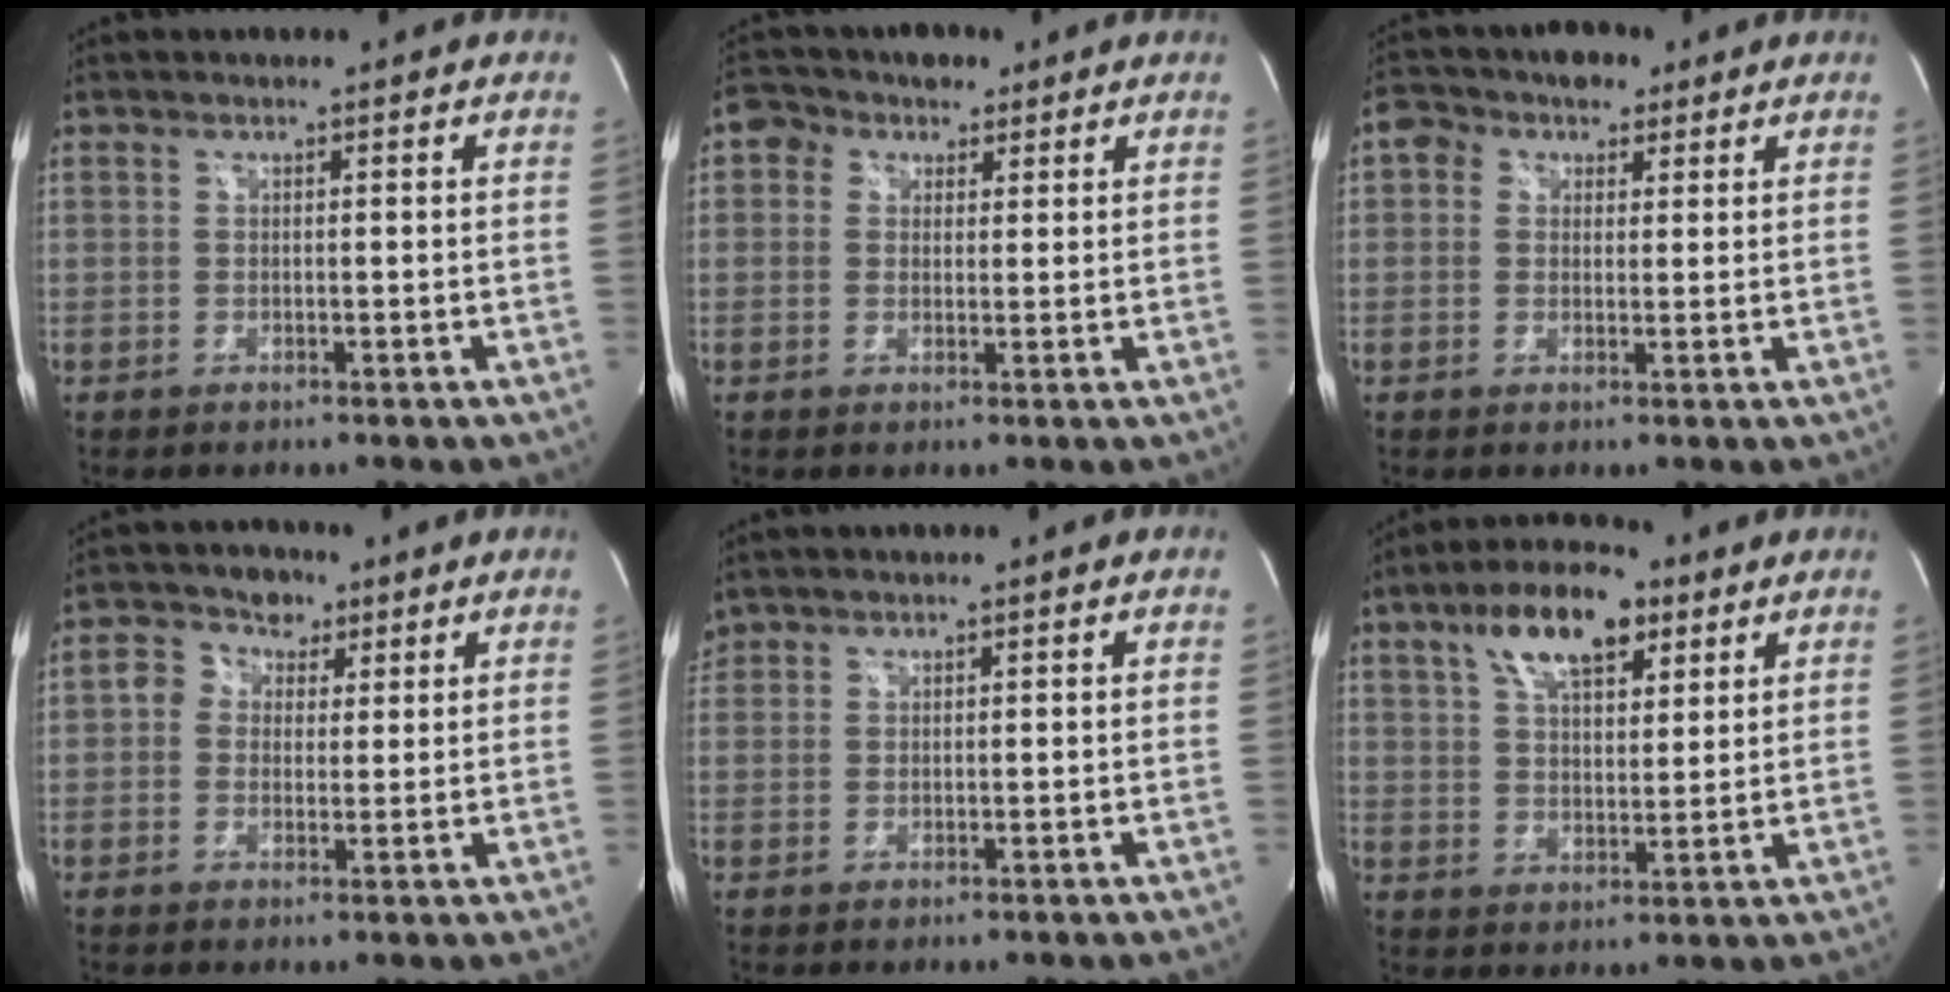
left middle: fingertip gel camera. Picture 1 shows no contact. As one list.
[{"total": 5.3, "force": [2.6, 4.1, 2.1], "torque": [-0.035, 0.034, 0.043]}, {"total": 6.3, "force": [3.1, 4.4, 3.3], "torque": [-0.051, 0.041, 0.050]}, {"total": 5.3, "force": [2.0, 4.4, 2.0], "torque": [-0.035, 0.027, 0.037]}, {"total": 1.9, "force": [1.6, 1.0, 0.0], "torque": [-0.005, 0.016, 0.034]}, {"total": 11.5, "force": [6.4, 4.6, 8.3], "torque": [-0.146, 0.022, 0.112]}]